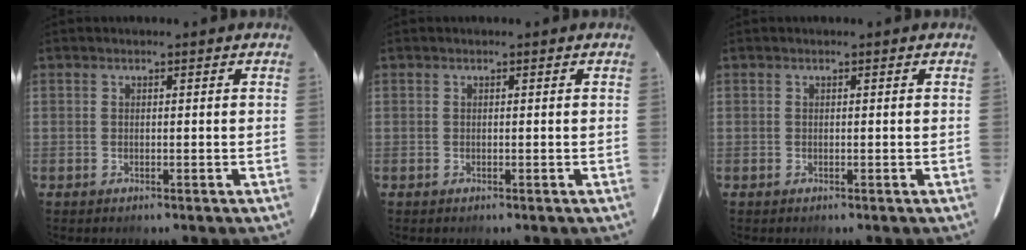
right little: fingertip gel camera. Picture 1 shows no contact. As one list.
[{"total": 0.0}, {"total": 0.0}]